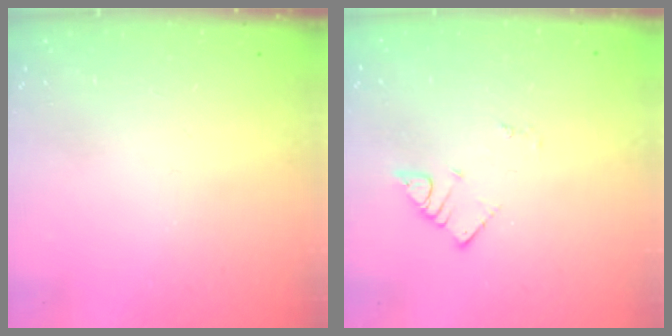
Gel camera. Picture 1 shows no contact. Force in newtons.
{"total": 2.7, "press": 2.7, "slide": 0.4}